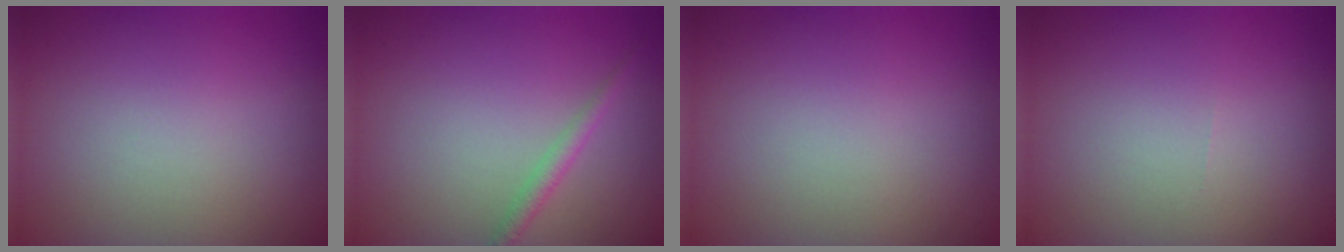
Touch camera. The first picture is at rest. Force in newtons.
{"total": 1.4, "press": 1.4, "slide": 0.0}
{"total": 0.0}
{"total": 0.0}